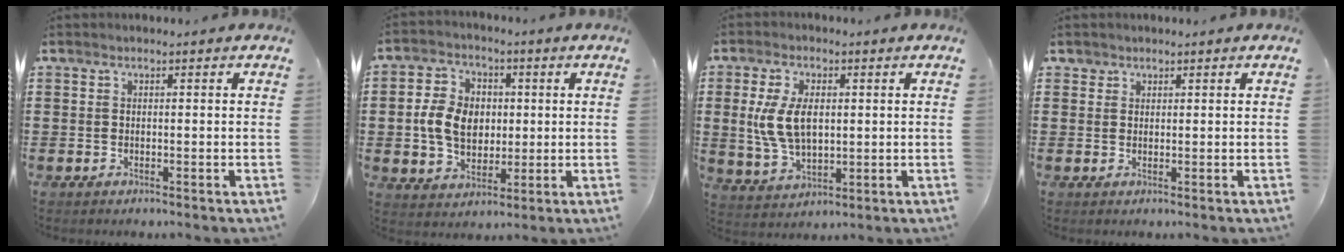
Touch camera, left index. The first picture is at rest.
{"total": 8.1, "force": [0.1, 6.2, 5.2], "torque": [-0.115, 0.013, -0.002]}
{"total": 7.8, "force": [1.1, 4.5, 6.3], "torque": [-0.156, 0.005, 0.012]}
{"total": 1.3, "force": [1.0, 0.8, 0.0], "torque": [-0.004, 0.004, 0.021]}